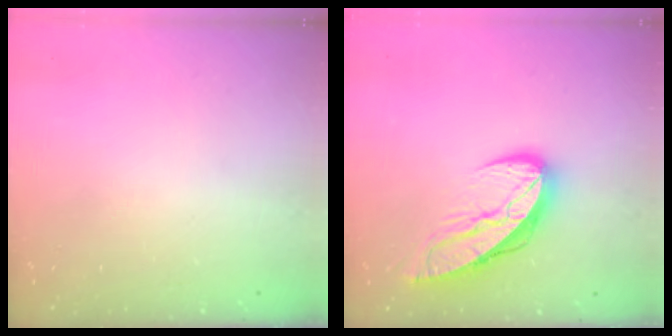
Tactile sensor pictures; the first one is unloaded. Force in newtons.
{"total": 11.1, "press": 11.1, "slide": 1.1}